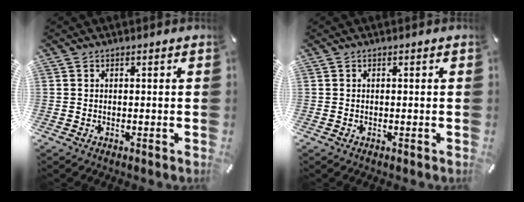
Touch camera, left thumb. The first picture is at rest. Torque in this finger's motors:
{"motor_torque": [-0.13, 0.16, -0.06, 0.03, 0.01]}